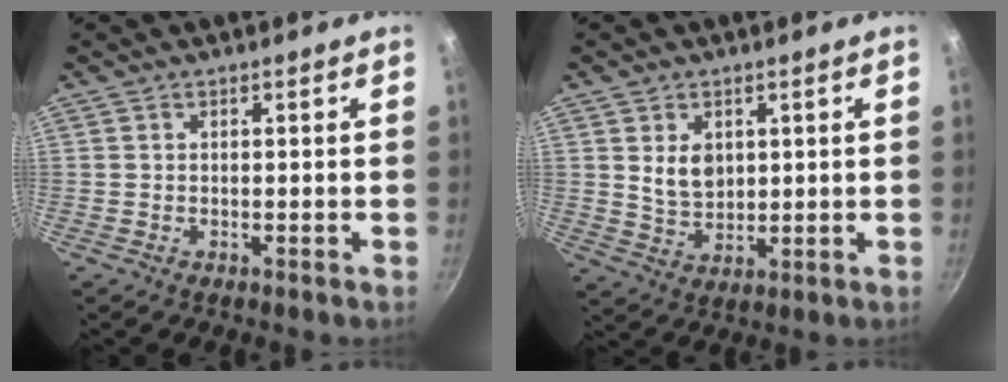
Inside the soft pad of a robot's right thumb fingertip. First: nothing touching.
{"total": 5.9, "force": [1.6, 4.2, 3.8], "torque": [-0.051, -0.017, 0.037]}